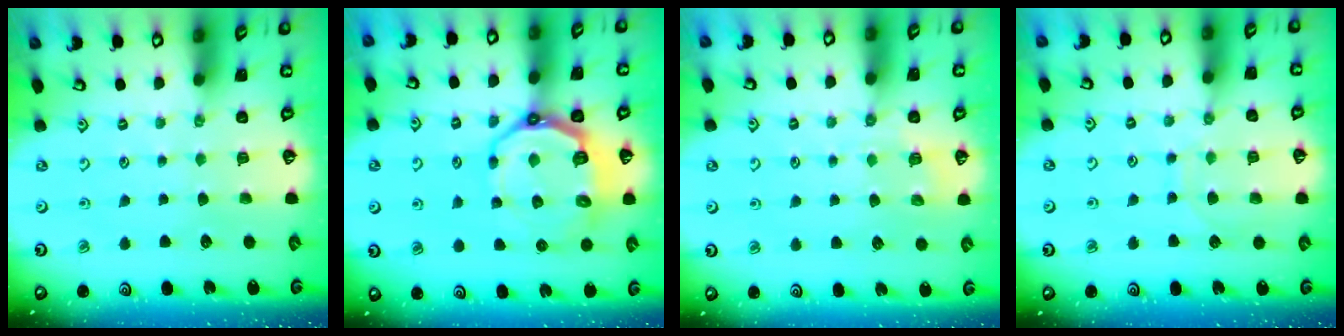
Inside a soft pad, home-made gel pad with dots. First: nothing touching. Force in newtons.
{"total": 13.2, "press": 12.6, "slide": 4.2}
{"total": 4.7, "press": 4.6, "slide": 1.2}
{"total": 8.1, "press": 8.1, "slide": 0.7}